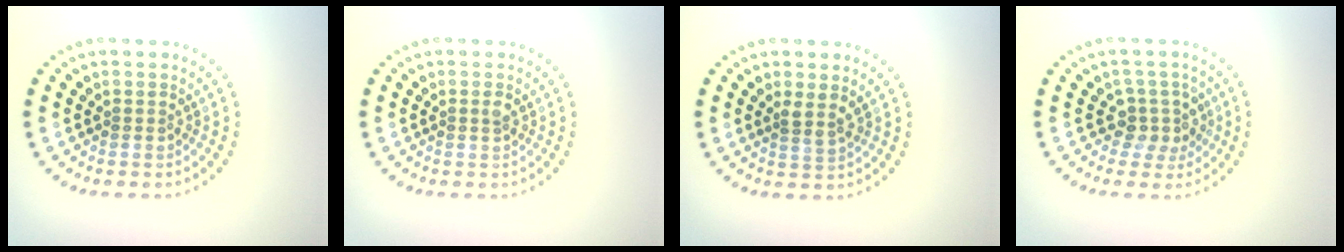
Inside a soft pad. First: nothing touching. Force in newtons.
{"total": 0.6, "press": 0.4, "slide": 0.4}
{"total": 1.5, "press": 1.2, "slide": 1.0}
{"total": 2.6, "press": 2.1, "slide": 1.6}